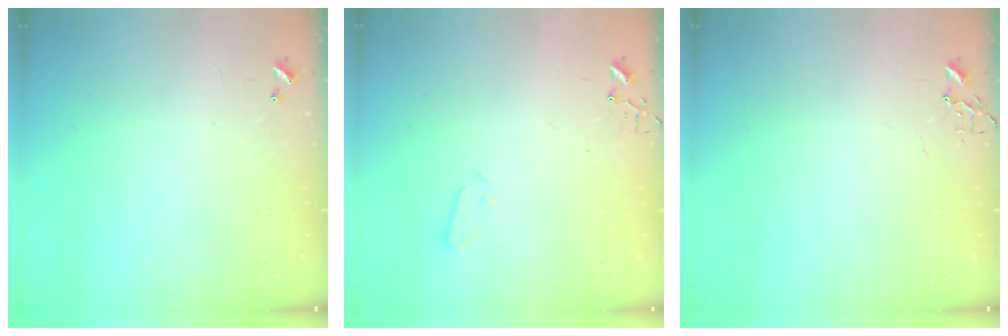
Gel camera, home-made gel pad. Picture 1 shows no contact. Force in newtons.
{"total": 2.1, "press": 2.1, "slide": 0.3}
{"total": 0.0}